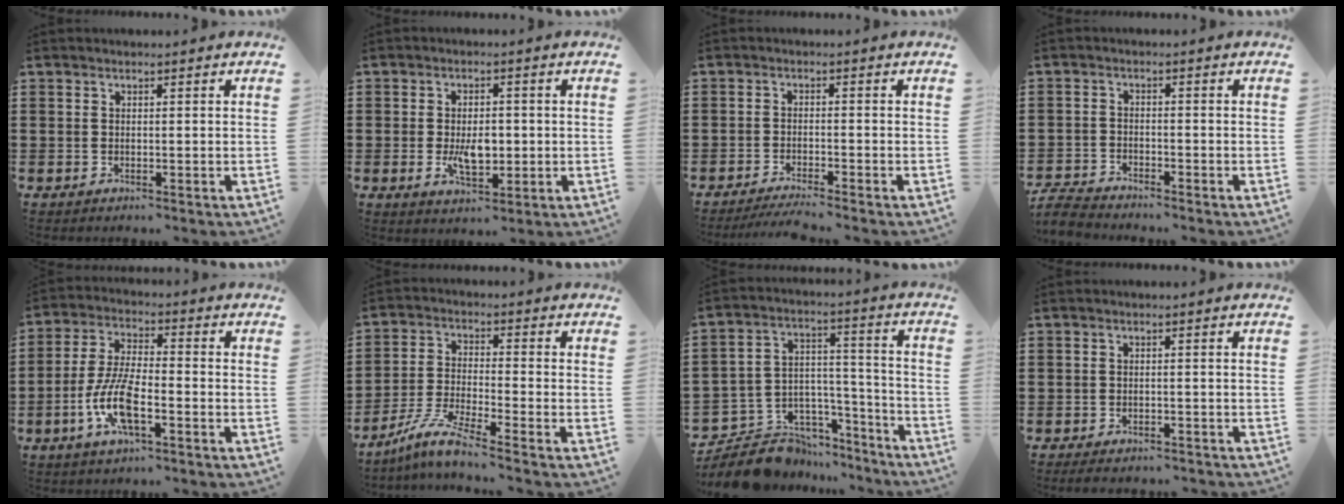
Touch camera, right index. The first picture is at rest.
{"total": 5.3, "force": [-0.7, 2.7, 4.5], "torque": [-0.071, -0.004, -0.015]}
{"total": 2.6, "force": [-2.5, -0.3, 0.7], "torque": [-0.012, -0.001, -0.050]}
{"total": 3.3, "force": [-3.2, 0.4, 0.4], "torque": [-0.024, -0.003, -0.072]}
{"total": 9.1, "force": [-3.4, 3.1, 7.9], "torque": [-0.183, -0.011, -0.069]}
{"total": 6.3, "force": [-5.4, -0.4, 3.2], "torque": [-0.087, -0.020, -0.112]}
{"total": 8.5, "force": [-6.7, 5.0, 1.3], "torque": [-0.042, 0.009, -0.121]}
{"total": 1.8, "force": [-1.8, 0.3, 0.3], "torque": [-0.016, -0.005, -0.039]}